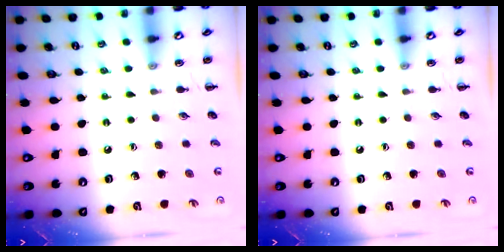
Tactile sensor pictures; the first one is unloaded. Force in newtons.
{"total": 0.0}